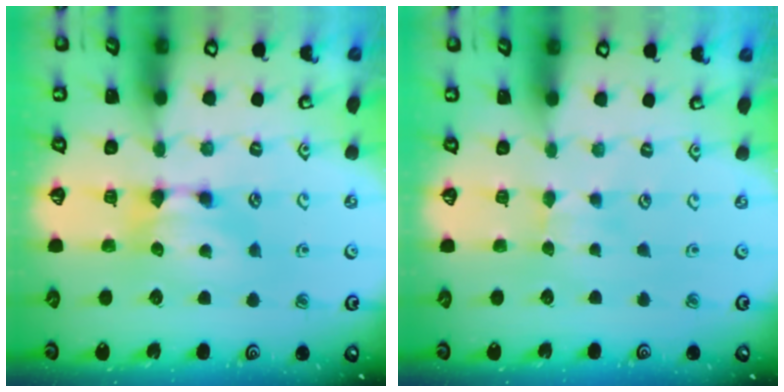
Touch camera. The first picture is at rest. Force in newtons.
{"total": 1.9, "press": 1.9, "slide": 0.4}